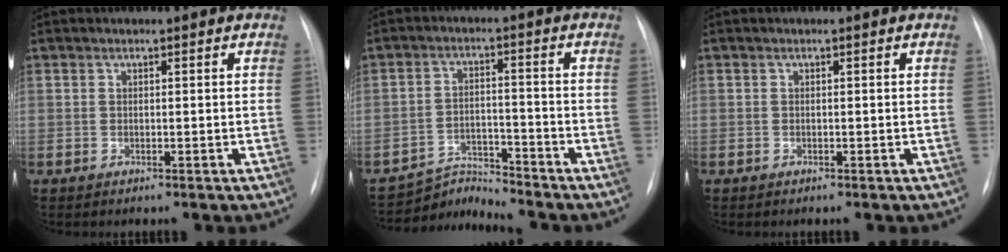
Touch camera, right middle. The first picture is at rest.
{"total": 5.4, "force": [-5.0, -0.8, -1.9], "torque": [0.027, 0.002, -0.086]}
{"total": 0.0}